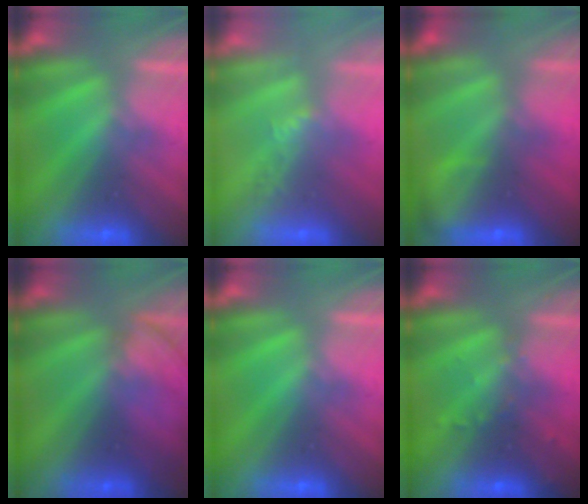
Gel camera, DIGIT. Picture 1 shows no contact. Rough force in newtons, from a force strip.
{"total": 2.2}
{"total": 5.9}
{"total": 2.3}
{"total": 0.0}
{"total": 2.8}